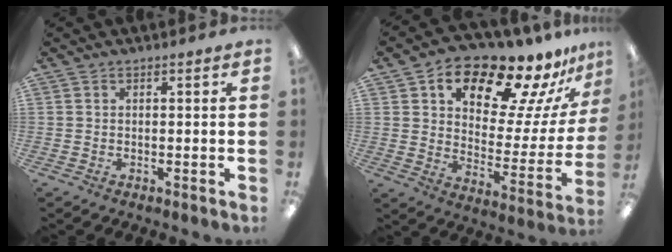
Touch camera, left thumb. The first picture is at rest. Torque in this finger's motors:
{"motor_torque": [1.52, 1.56, 1.38, -1.39, 0.09]}